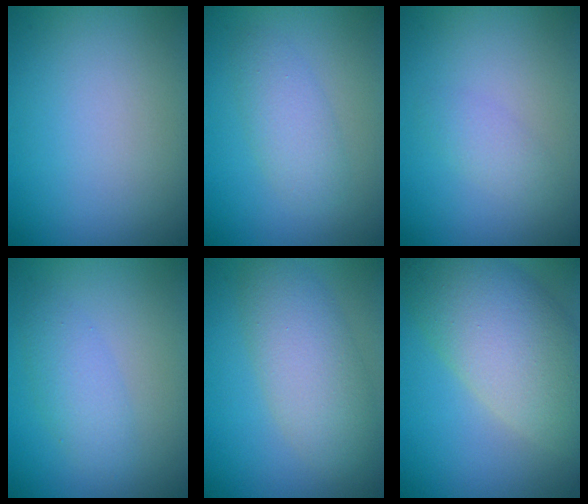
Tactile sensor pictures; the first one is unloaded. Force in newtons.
{"total": 2.8, "press": 2.8, "slide": 0.1}
{"total": 2.5, "press": 2.4, "slide": 0.3}
{"total": 2.5, "press": 2.5, "slide": 0.1}
{"total": 5.5, "press": 5.5, "slide": 0.2}
{"total": 9.9, "press": 9.9, "slide": 0.7}